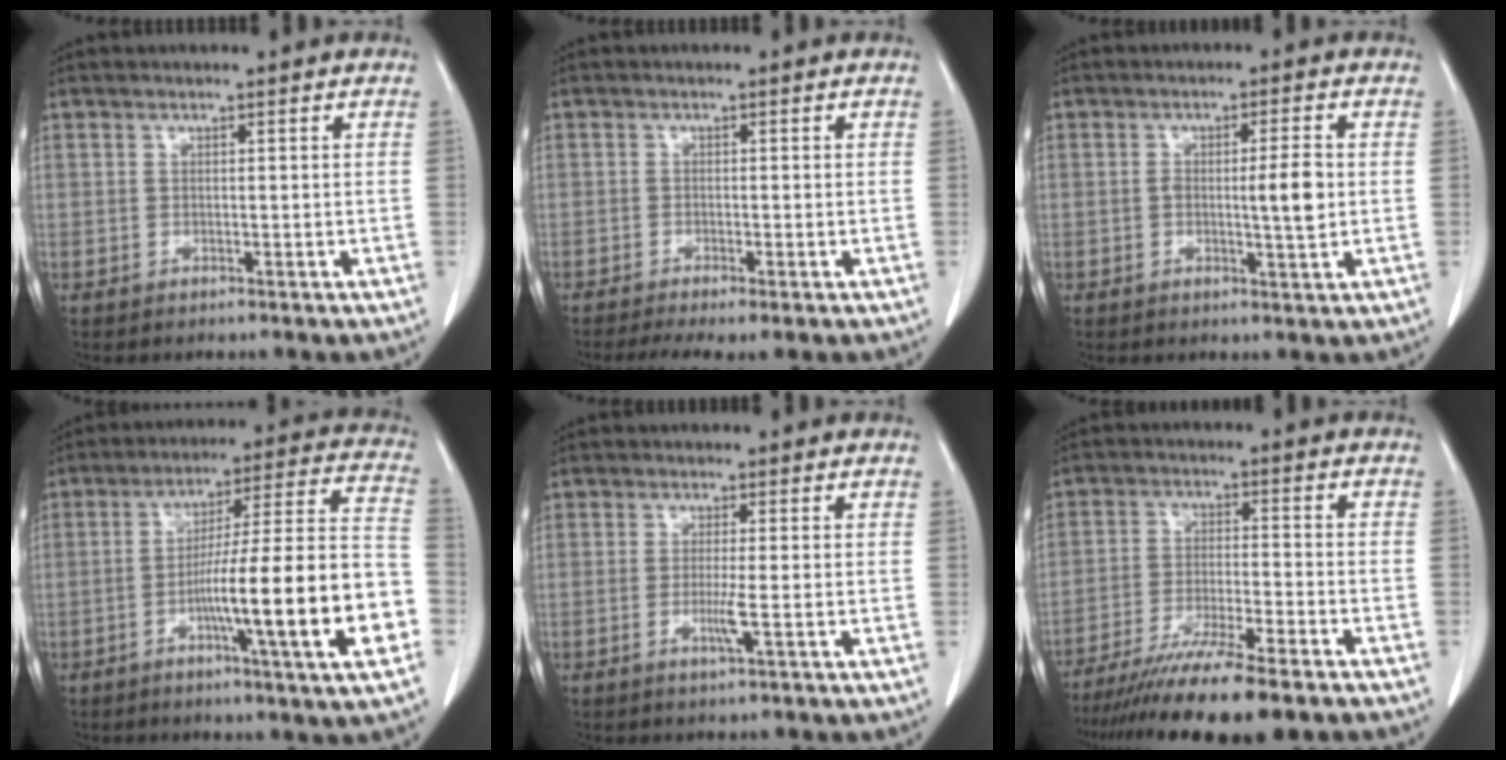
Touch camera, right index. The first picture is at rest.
{"total": 4.9, "force": [-3.4, 0.8, 3.4], "torque": [-0.056, -0.013, -0.055]}
{"total": 4.8, "force": [-0.1, 0.6, 4.7], "torque": [-0.072, 0.000, -0.002]}
{"total": 19.7, "force": [-6.2, -0.2, 18.7], "torque": [-0.251, 0.009, -0.096]}
{"total": 2.8, "force": [-0.7, -0.4, 2.6], "torque": [-0.054, -0.007, -0.015]}
{"total": 16.2, "force": [-13.0, 0.8, 9.6], "torque": [-0.157, -0.038, -0.209]}